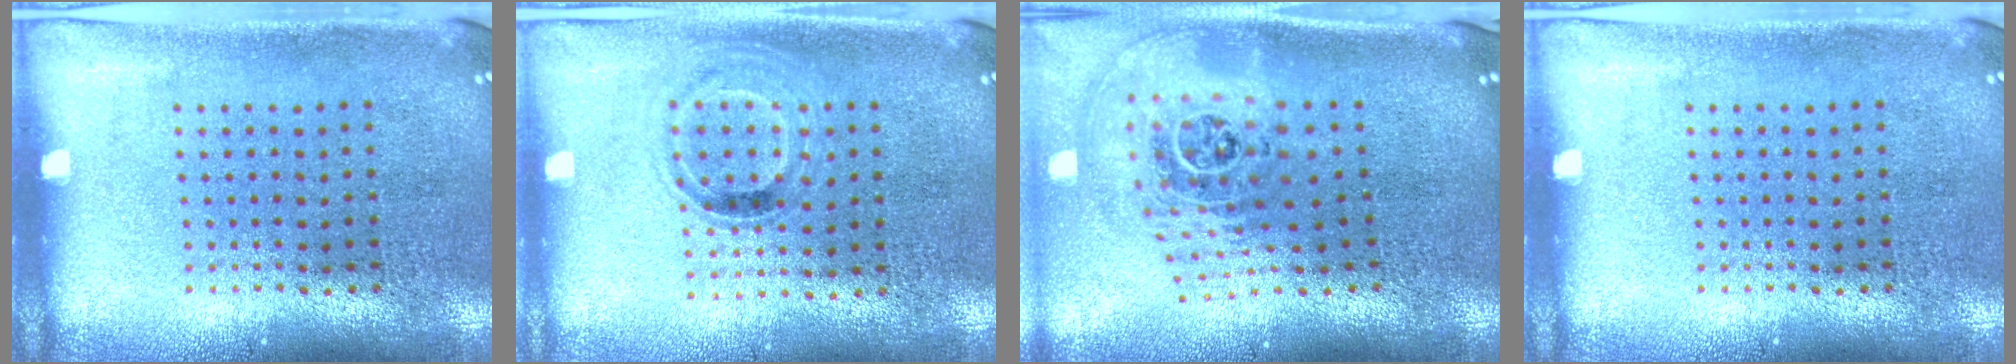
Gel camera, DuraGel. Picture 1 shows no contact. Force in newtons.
{"total": 1.0, "press": 0.9, "slide": 0.5}
{"total": 2.8, "press": 1.9, "slide": 2.1}
{"total": 0.0}